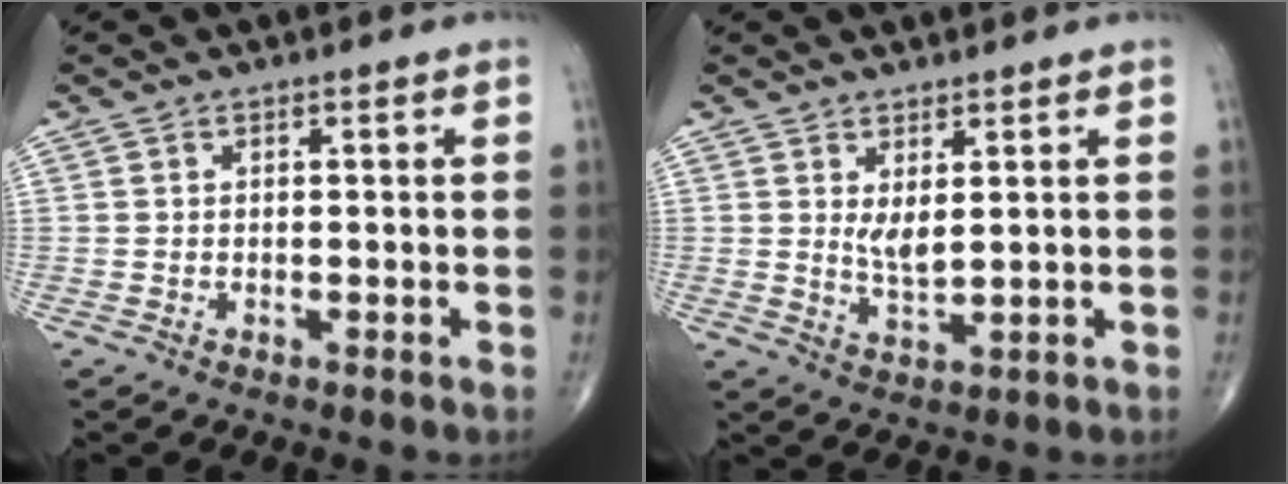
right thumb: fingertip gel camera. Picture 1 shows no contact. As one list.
[{"total": 3.5, "force": [1.2, 1.2, 3.1], "torque": [-0.056, -0.020, 0.028]}]